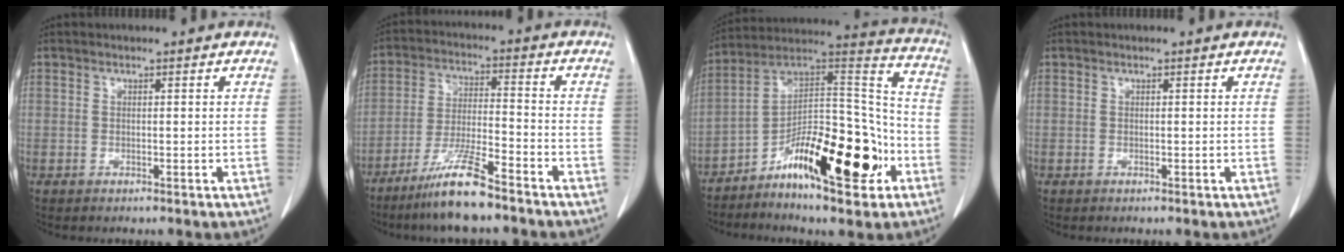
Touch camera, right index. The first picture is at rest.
{"total": 9.6, "force": [-7.2, 0.3, 6.3], "torque": [-0.125, -0.026, -0.138]}
{"total": 19.5, "force": [-8.9, 5.3, 16.5], "torque": [-0.260, 0.029, -0.139]}
{"total": 0.0}